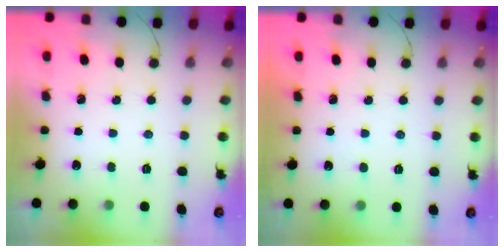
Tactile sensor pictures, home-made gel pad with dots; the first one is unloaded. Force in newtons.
{"total": 0.9, "press": 0.9, "slide": 0.1}